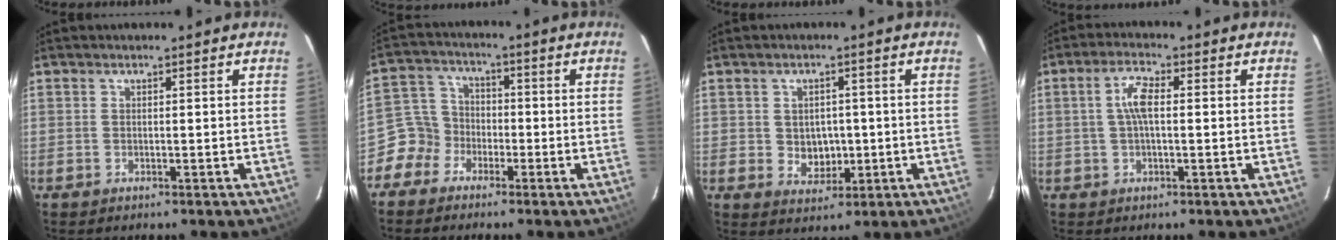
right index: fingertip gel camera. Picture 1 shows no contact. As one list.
[{"total": 6.2, "force": [-3.5, 5.1, 0.2], "torque": [-0.008, 0.029, -0.079]}, {"total": 4.8, "force": [-0.3, 4.2, 2.5], "torque": [-0.044, 0.005, 0.007]}, {"total": 4.7, "force": [0.3, 1.7, 4.4], "torque": [-0.089, 0.010, 0.006]}]